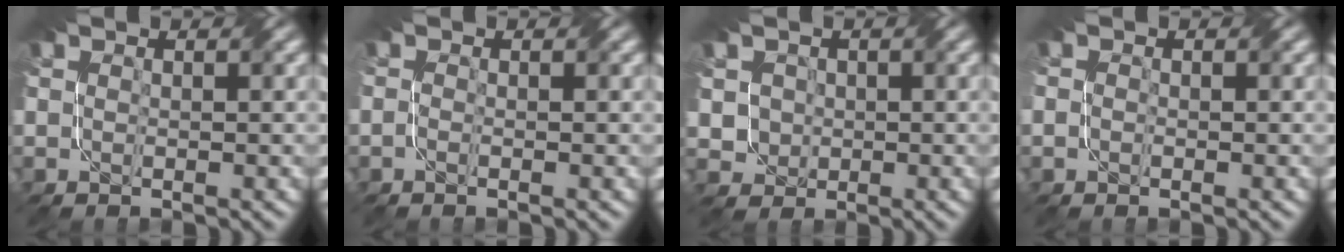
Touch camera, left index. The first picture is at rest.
{"total": 0.8, "force": [-0.7, 0.0, 0.4], "torque": [-0.006, -0.001, -0.019]}
{"total": 2.8, "force": [0.2, 2.6, 1.0], "torque": [-0.030, 0.002, 0.010]}
{"total": 0.7, "force": [-0.3, 0.5, 0.4], "torque": [-0.010, 0.002, -0.010]}